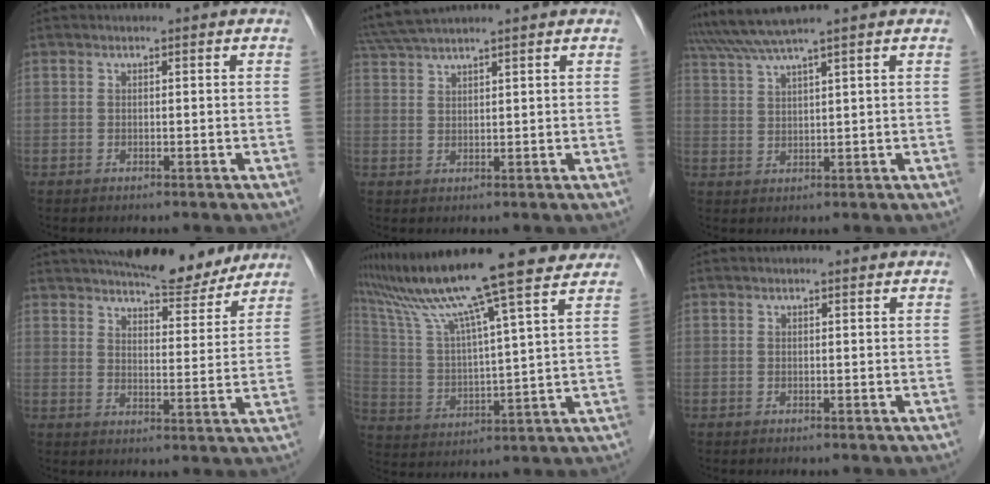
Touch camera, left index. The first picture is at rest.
{"total": 7.5, "force": [6.7, -0.6, 3.4], "torque": [-0.064, 0.039, 0.119]}
{"total": 5.3, "force": [4.5, -1.8, 2.2], "torque": [-0.049, 0.015, 0.093]}
{"total": 16.0, "force": [14.4, 3.6, 6.1], "torque": [-0.083, 0.004, 0.195]}
{"total": 20.6, "force": [17.1, -0.5, 11.4], "torque": [-0.198, 0.016, 0.270]}
{"total": 1.0, "force": [0.9, 0.1, 0.4], "torque": [-0.009, 0.013, 0.016]}